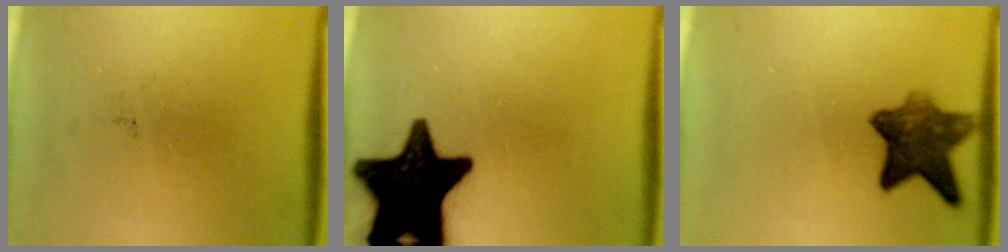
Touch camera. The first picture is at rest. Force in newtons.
{"total": 18.2}
{"total": 8.2}